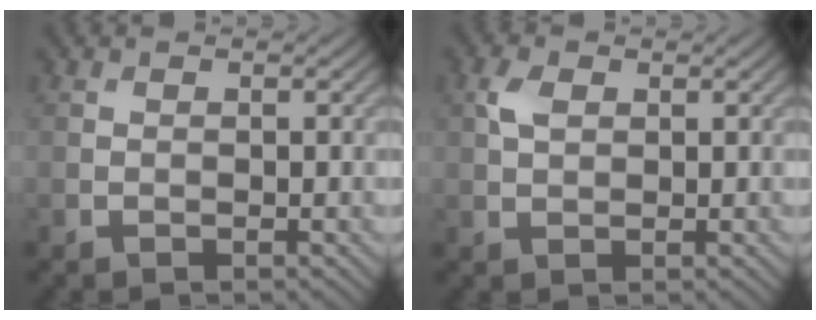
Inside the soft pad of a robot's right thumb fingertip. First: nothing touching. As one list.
[{"total": 2.4, "force": [0.8, 1.5, 1.6], "torque": [-0.043, 0.004, 0.015]}]